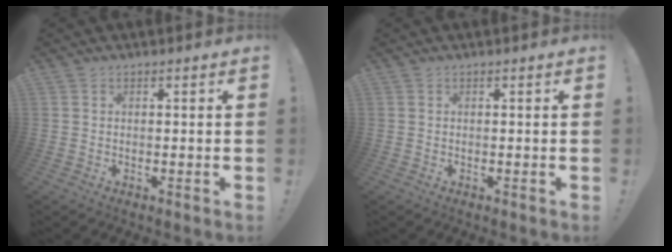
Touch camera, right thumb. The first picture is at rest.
{"total": 0.0}